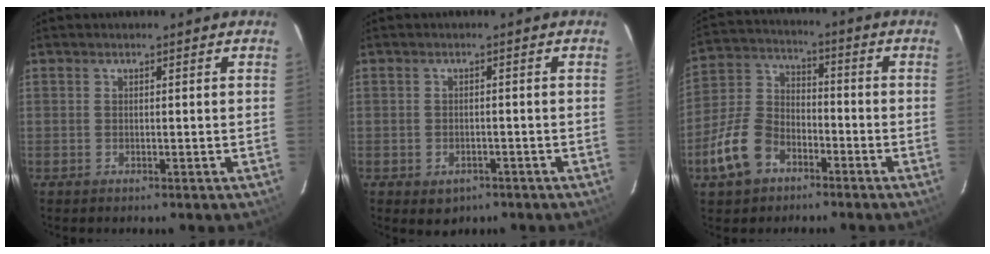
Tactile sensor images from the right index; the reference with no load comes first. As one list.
[{"total": 3.8, "force": [-2.0, 2.8, 1.4], "torque": [-0.033, -0.005, -0.020]}, {"total": 11.7, "force": [-6.3, 7.7, 6.1], "torque": [-0.146, 0.019, -0.119]}]